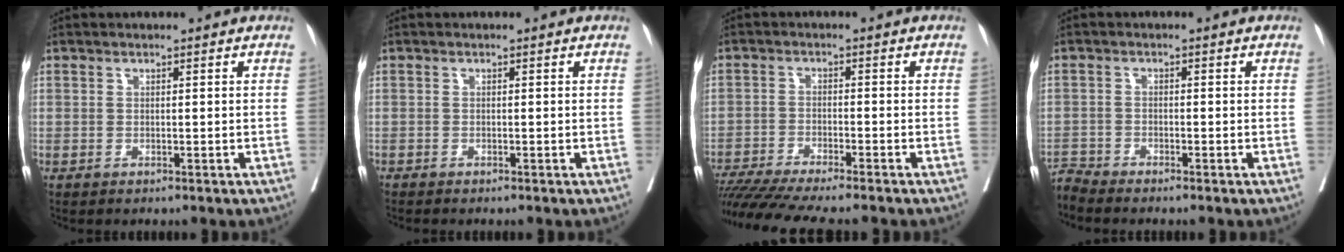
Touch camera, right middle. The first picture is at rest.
{"total": 0.8, "force": [-0.7, -0.1, 0.2], "torque": [-0.004, -0.001, -0.017]}
{"total": 15.1, "force": [-13.2, -0.1, 7.2], "torque": [-0.117, -0.029, -0.211]}
{"total": 2.8, "force": [-2.6, -1.0, -0.5], "torque": [0.004, -0.017, -0.054]}